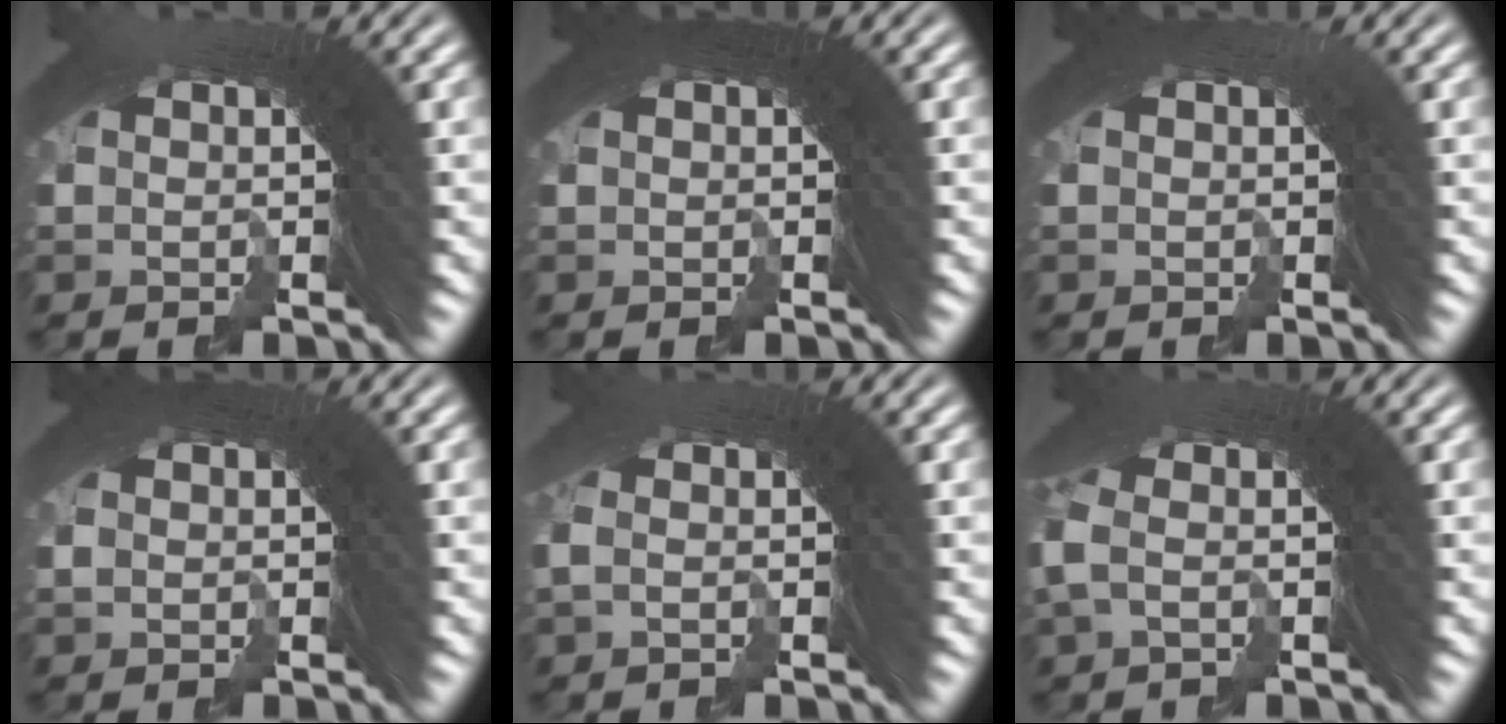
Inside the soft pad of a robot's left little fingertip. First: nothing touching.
{"total": 0.0}
{"total": 0.7, "force": [-0.5, 0.4, 0.3], "torque": [-0.011, -0.007, -0.009]}
{"total": 0.7, "force": [-0.4, -0.5, -0.3], "torque": [0.011, 0.006, -0.009]}
{"total": 1.0, "force": [-0.6, -0.8, 0.2], "torque": [0.001, 0.014, -0.014]}
{"total": 1.2, "force": [-0.4, -0.4, 1.1], "torque": [-0.016, 0.015, -0.012]}